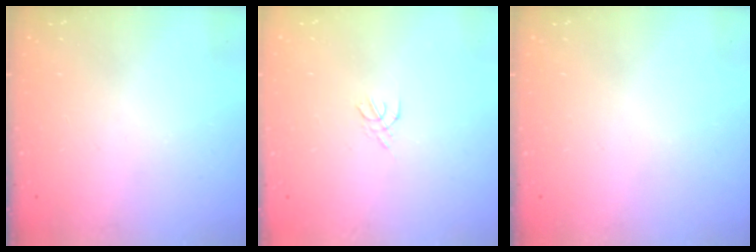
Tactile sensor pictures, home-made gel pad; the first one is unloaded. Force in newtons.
{"total": 1.8, "press": 1.7, "slide": 0.5}
{"total": 0.0}